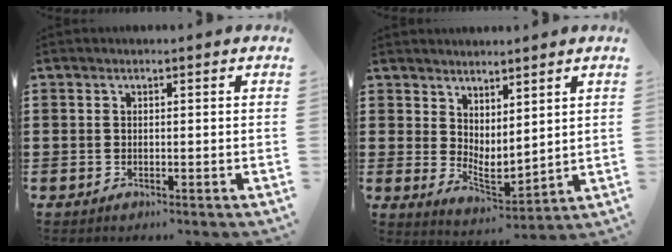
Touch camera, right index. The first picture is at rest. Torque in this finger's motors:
{"motor_torque": [0.15, 0.16, 0.14, 0.03]}